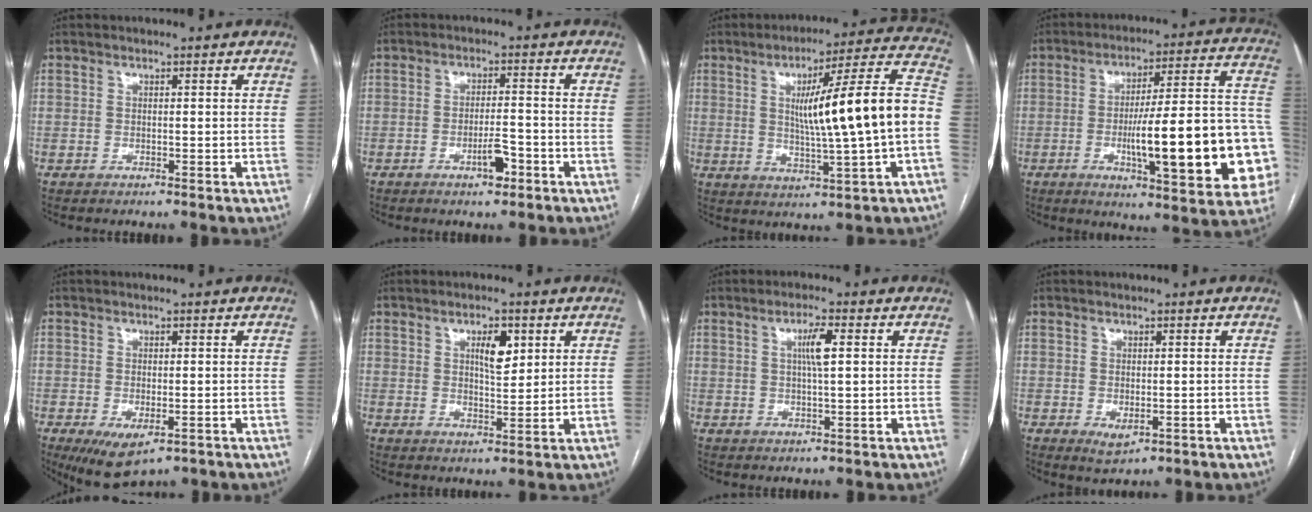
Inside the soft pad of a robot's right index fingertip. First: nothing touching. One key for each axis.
{"total": 3.8, "fx": -2.0, "fy": 0.9, "fz": 3.0, "tx": -0.055, "ty": 0.002, "tz": -0.031}
{"total": 17.6, "fx": -0.1, "fy": -0.1, "fz": 17.6, "tx": -0.257, "ty": 0.018, "tz": -0.002}
{"total": 22.8, "fx": -5.0, "fy": 3.3, "fz": 22.0, "tx": -0.239, "ty": 0.020, "tz": -0.059}
{"total": 6.9, "fx": -3.5, "fy": 3.0, "fz": 5.2, "tx": -0.084, "ty": -0.017, "tz": -0.047}
{"total": 4.7, "fx": 2.0, "fy": 1.6, "fz": 4.0, "tx": -0.066, "ty": 0.002, "tz": 0.035}
{"total": 3.9, "fx": 1.0, "fy": 0.2, "fz": 3.7, "tx": -0.067, "ty": 0.002, "tz": 0.016}
{"total": 2.7, "fx": -0.8, "fy": 1.4, "fz": 2.1, "tx": -0.032, "ty": -0.005, "tz": -0.002}